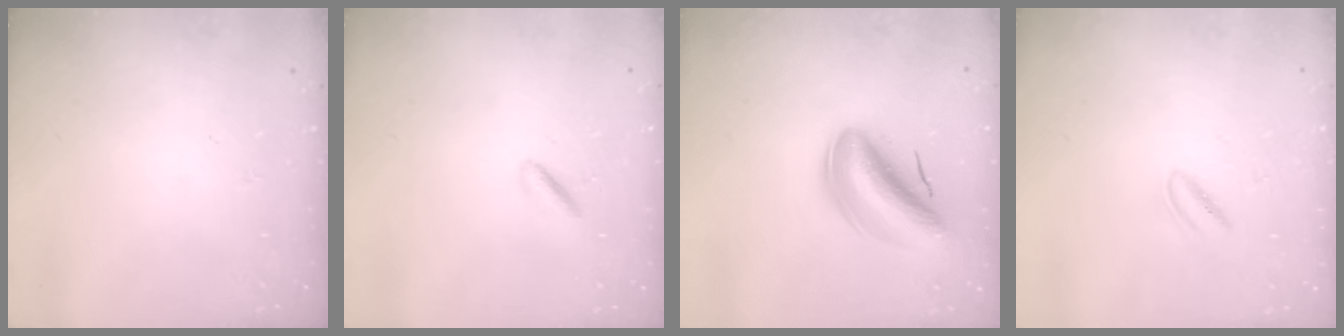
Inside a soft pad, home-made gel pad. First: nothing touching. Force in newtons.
{"total": 1.6, "press": 1.5, "slide": 0.6}
{"total": 9.9, "press": 9.4, "slide": 2.9}
{"total": 2.3, "press": 2.1, "slide": 0.9}